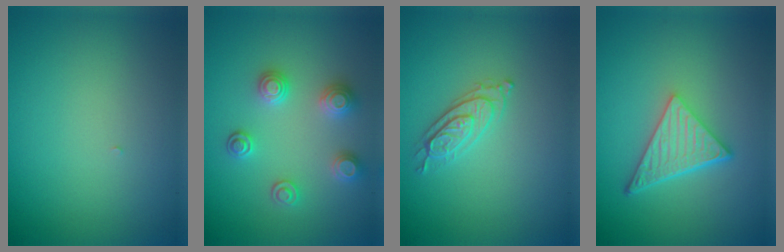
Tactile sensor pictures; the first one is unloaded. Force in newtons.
{"total": 2.9, "press": 2.8, "slide": 0.6}
{"total": 2.2, "press": 2.2, "slide": 0.4}
{"total": 4.9, "press": 3.5, "slide": 3.3}